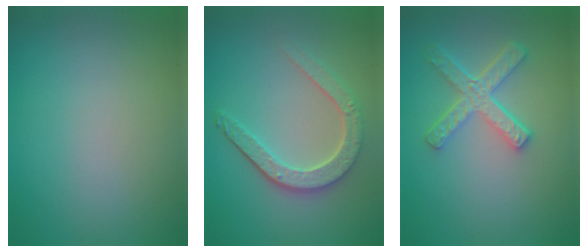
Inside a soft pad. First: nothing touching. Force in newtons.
{"total": 4.6, "press": 3.7, "slide": 2.8}
{"total": 4.5, "press": 3.3, "slide": 3.0}